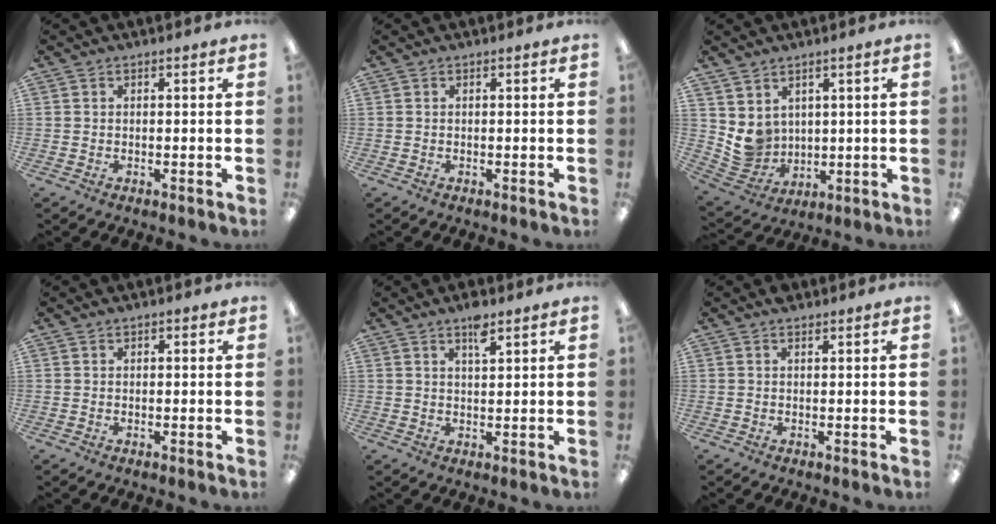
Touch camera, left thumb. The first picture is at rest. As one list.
[{"total": 0.0}, {"total": 7.0, "force": [3.3, 6.1, 1.1], "torque": [-0.046, -0.025, 0.074]}, {"total": 0.7, "force": [0.4, 0.4, 0.4], "torque": [-0.007, 0.003, 0.007]}, {"total": 4.2, "force": [3.0, 1.0, 2.7], "torque": [-0.045, -0.011, 0.050]}, {"total": 1.1, "force": [0.9, 0.4, 0.4], "torque": [-0.010, 0.000, 0.018]}]